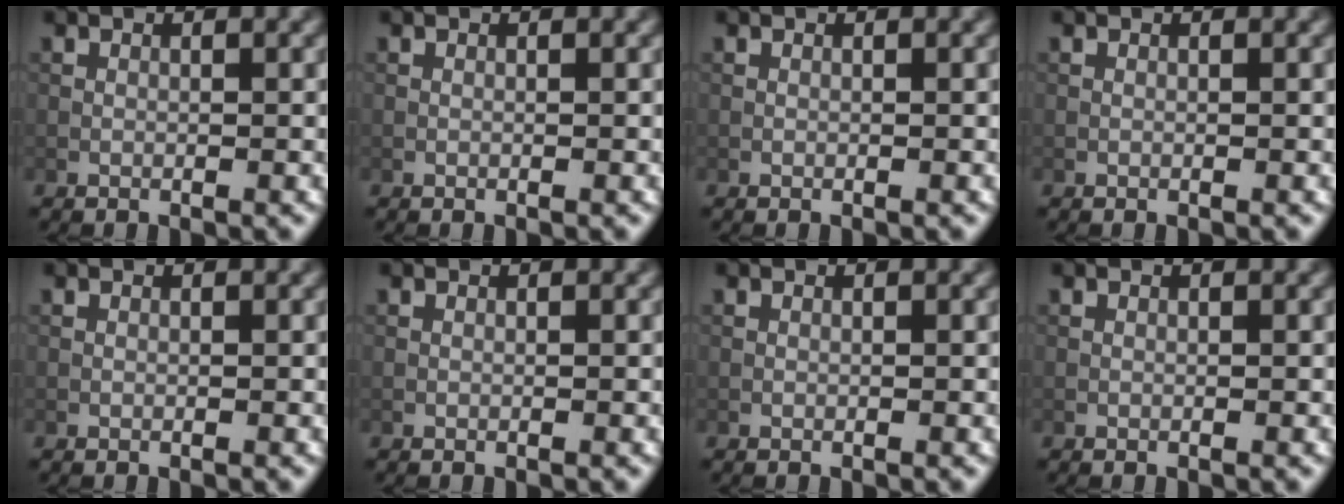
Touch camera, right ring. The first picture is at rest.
{"total": 0.0}
{"total": 0.0}
{"total": 0.0}
{"total": 0.0}
{"total": 0.0}
{"total": 0.0}
{"total": 0.0}